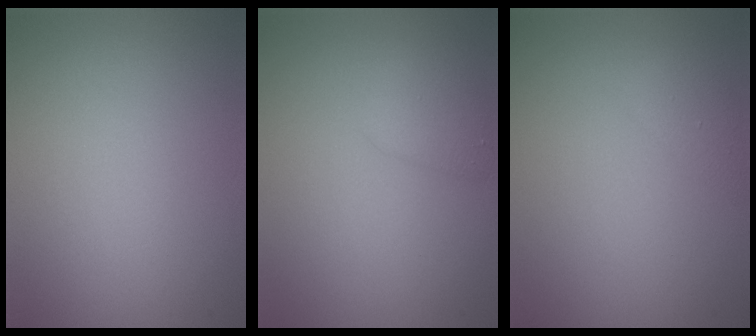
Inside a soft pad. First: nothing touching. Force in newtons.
{"total": 1.8, "press": 1.8, "slide": 0.2}
{"total": 1.3, "press": 1.3, "slide": 0.0}